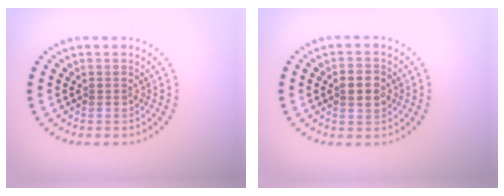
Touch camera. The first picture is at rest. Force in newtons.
{"total": 2.7, "press": 2.7, "slide": 0.1}